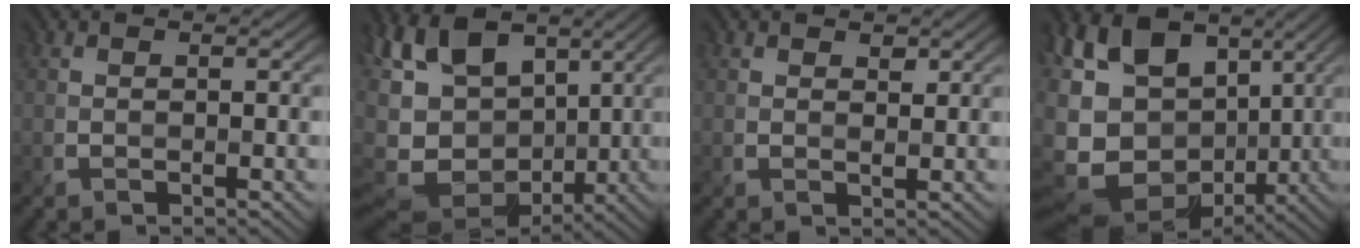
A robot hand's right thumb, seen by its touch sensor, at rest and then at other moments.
{"total": 14.8, "force": [0.4, 9.5, 11.4], "torque": [-0.252, -0.012, 0.026]}
{"total": 1.4, "force": [1.0, 0.7, 0.6], "torque": [-0.015, -0.003, 0.019]}
{"total": 17.1, "force": [-1.3, 12.0, 12.1], "torque": [-0.276, -0.013, 0.004]}